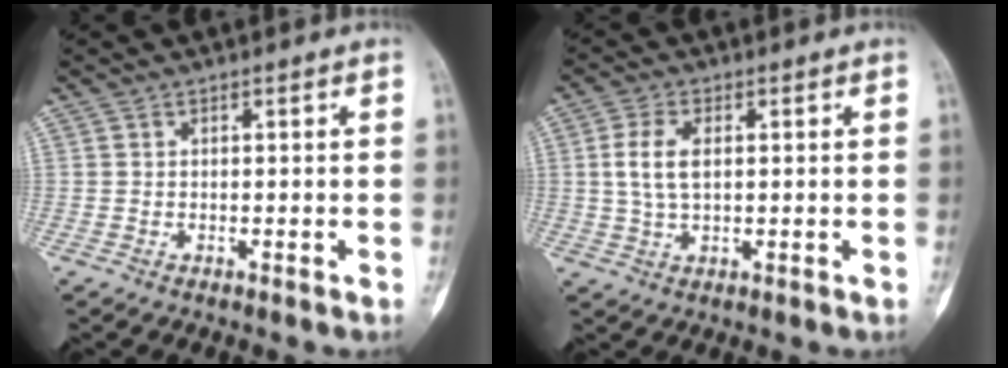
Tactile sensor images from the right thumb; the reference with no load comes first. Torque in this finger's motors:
{"motor_torque": [0.42, 0.41, 0.41, -0.21, 0.21]}